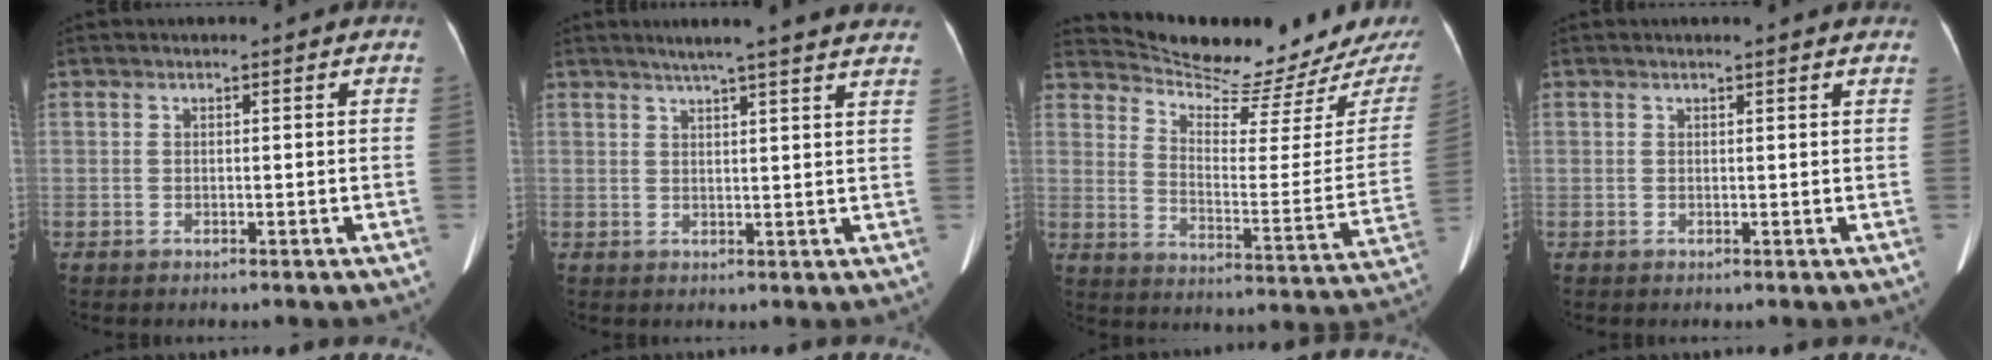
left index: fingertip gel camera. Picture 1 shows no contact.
{"total": 15.7, "force": [13.8, 0.2, 7.5], "torque": [-0.105, 0.008, 0.164]}
{"total": 16.7, "force": [16.0, -0.1, 4.7], "torque": [-0.078, -0.082, 0.226]}
{"total": 3.2, "force": [3.0, 0.2, 1.0], "torque": [-0.018, 0.013, 0.028]}